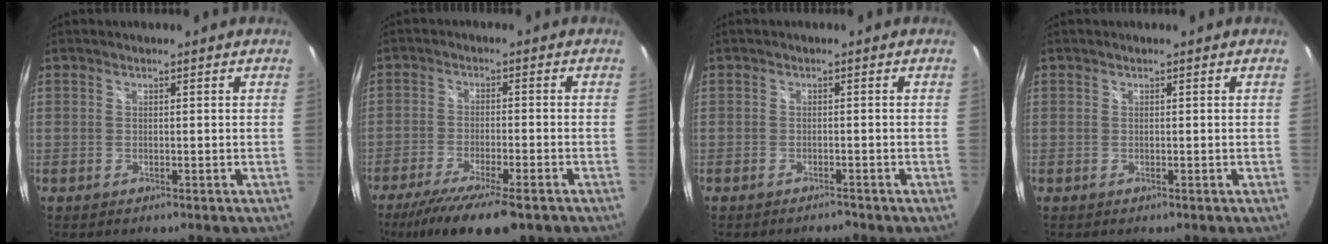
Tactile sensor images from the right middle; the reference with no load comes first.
{"total": 13.2, "force": [-9.8, 2.4, 8.6], "torque": [-0.173, -0.043, -0.162]}
{"total": 1.7, "force": [-1.6, 0.3, 0.4], "torque": [-0.012, -0.005, -0.027]}
{"total": 0.0}